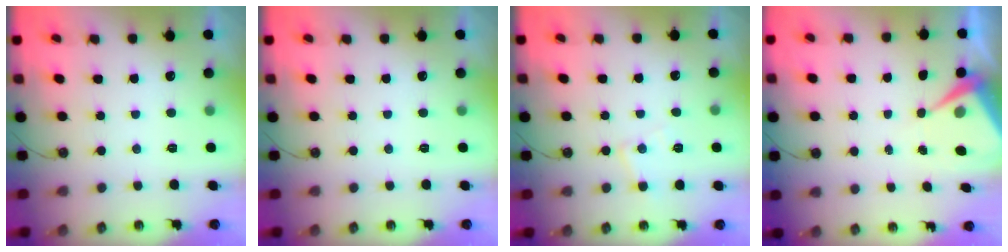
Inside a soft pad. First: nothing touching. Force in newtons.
{"total": 0.0}
{"total": 6.6, "press": 6.6, "slide": 0.3}
{"total": 6.6, "press": 6.6, "slide": 0.5}